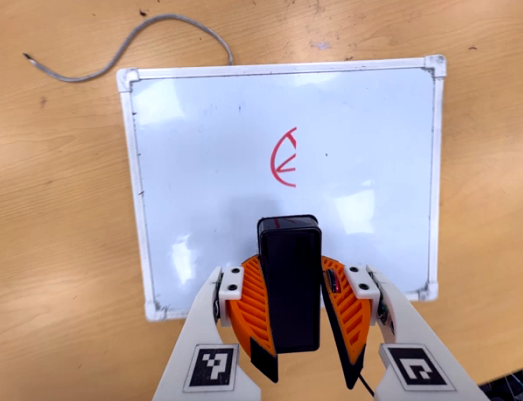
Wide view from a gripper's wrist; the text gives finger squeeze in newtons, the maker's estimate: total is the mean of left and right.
{"total": 9.7, "left": 9.5, "right": 9.9}